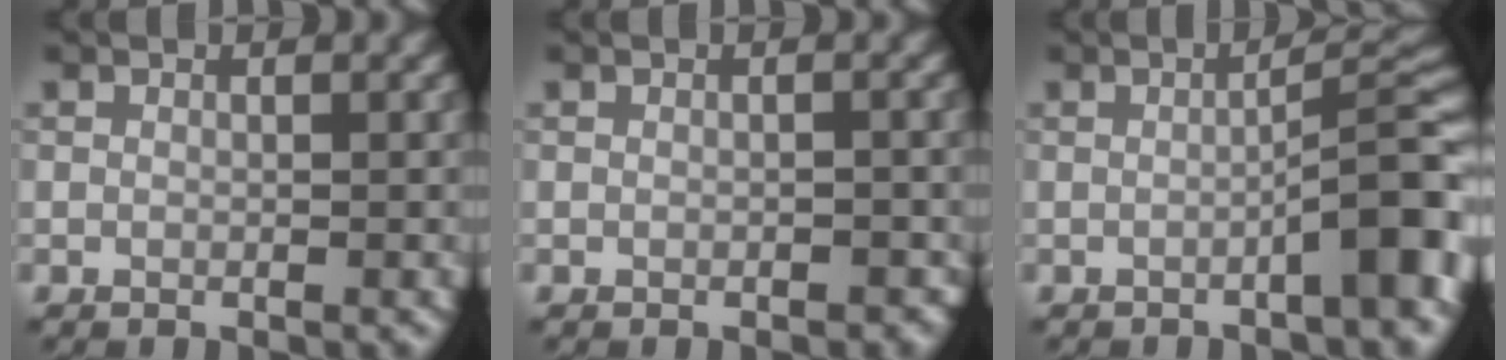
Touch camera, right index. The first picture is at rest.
{"total": 0.9, "force": [-0.3, 0.5, 0.6], "torque": [-0.007, -0.003, -0.002]}
{"total": 5.7, "force": [-2.0, 0.9, 5.2], "torque": [-0.065, 0.025, -0.032]}